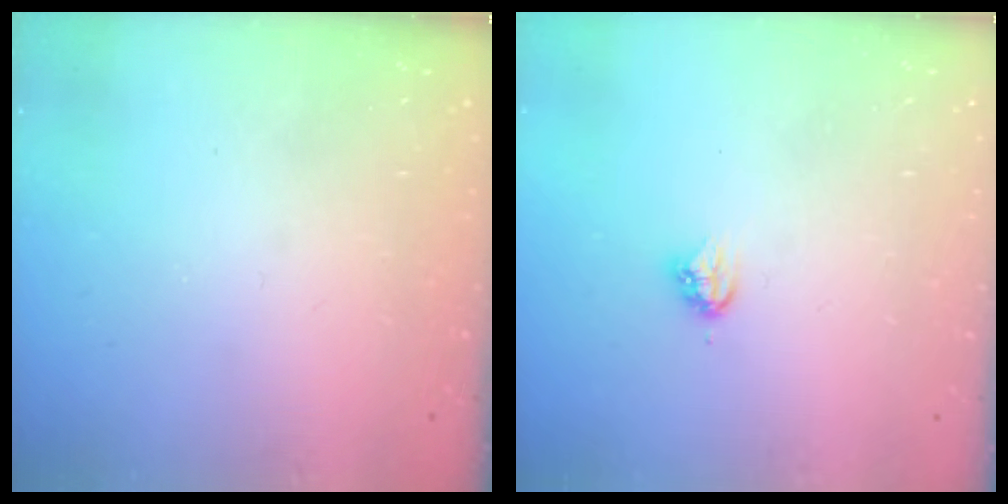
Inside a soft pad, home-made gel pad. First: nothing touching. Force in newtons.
{"total": 3.8, "press": 3.8, "slide": 0.3}